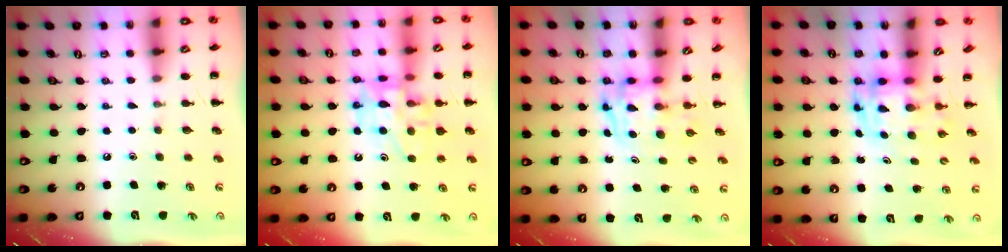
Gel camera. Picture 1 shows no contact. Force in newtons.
{"total": 14.2, "press": 13.8, "slide": 3.0}
{"total": 3.4, "press": 3.4, "slide": 0.6}
{"total": 3.7, "press": 3.6, "slide": 0.8}